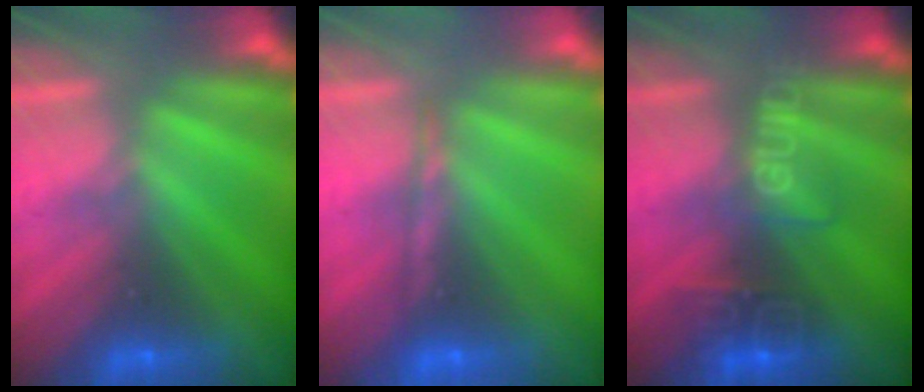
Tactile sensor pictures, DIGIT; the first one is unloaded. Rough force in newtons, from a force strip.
{"total": 1.5}
{"total": 2.7}